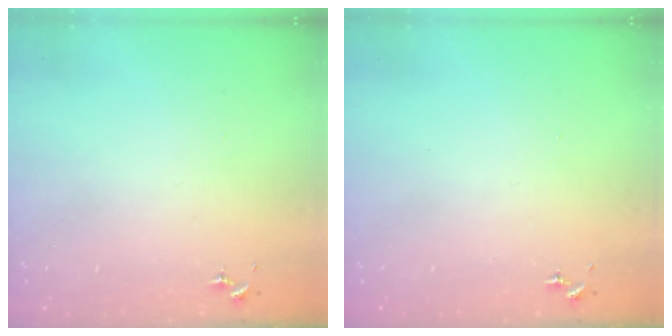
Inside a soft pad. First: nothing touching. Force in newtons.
{"total": 0.0}